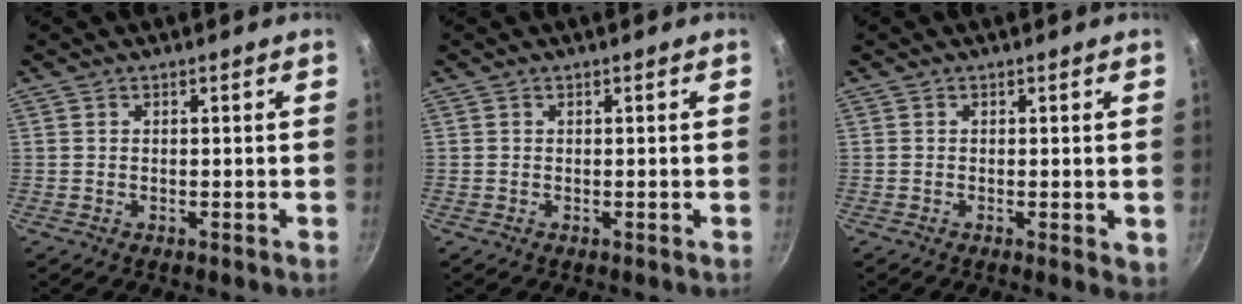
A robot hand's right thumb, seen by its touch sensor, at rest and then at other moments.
{"total": 0.0}
{"total": 2.2, "force": [-0.2, 0.9, 2.0], "torque": [-0.025, -0.008, -0.004]}